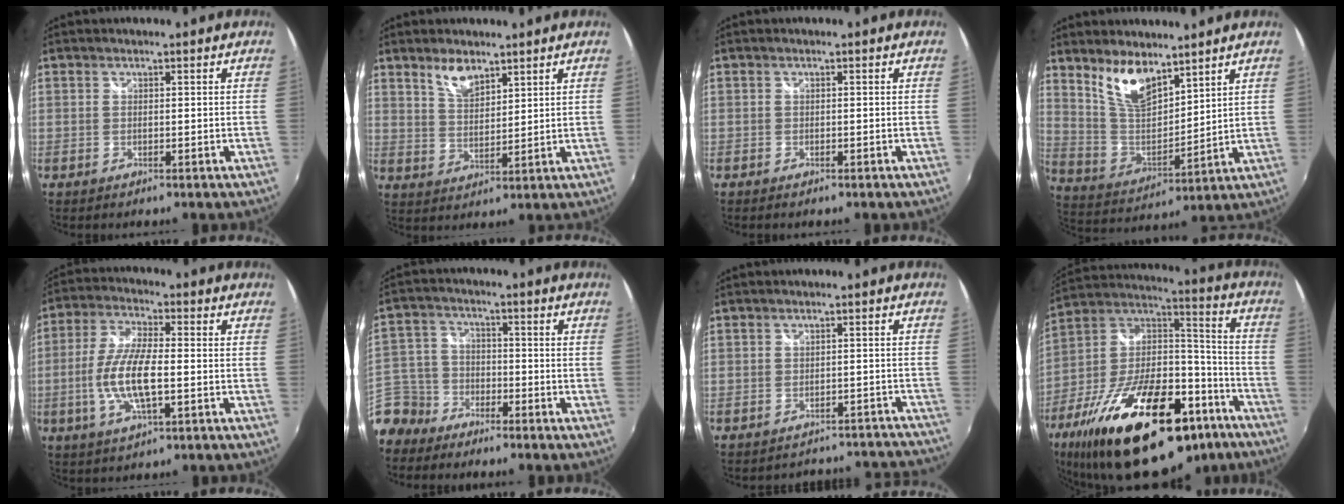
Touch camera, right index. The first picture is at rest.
{"total": 5.5, "force": [4.0, 2.2, 3.0], "torque": [-0.051, 0.001, 0.076]}
{"total": 1.1, "force": [-0.8, 0.5, 0.4], "torque": [-0.011, -0.004, -0.015]}
{"total": 11.0, "force": [7.6, 4.3, 6.6], "torque": [-0.127, -0.004, 0.156]}
{"total": 11.2, "force": [-2.2, 3.6, 10.4], "torque": [-0.216, -0.002, -0.044]}
{"total": 10.7, "force": [-7.9, 7.1, 1.9], "torque": [-0.077, 0.016, -0.158]}
{"total": 12.7, "force": [-12.0, 4.0, 1.4], "torque": [-0.009, 0.044, -0.130]}
{"total": 35.9, "force": [-21.8, 15.5, 23.9], "torque": [-0.424, -0.001, -0.329]}